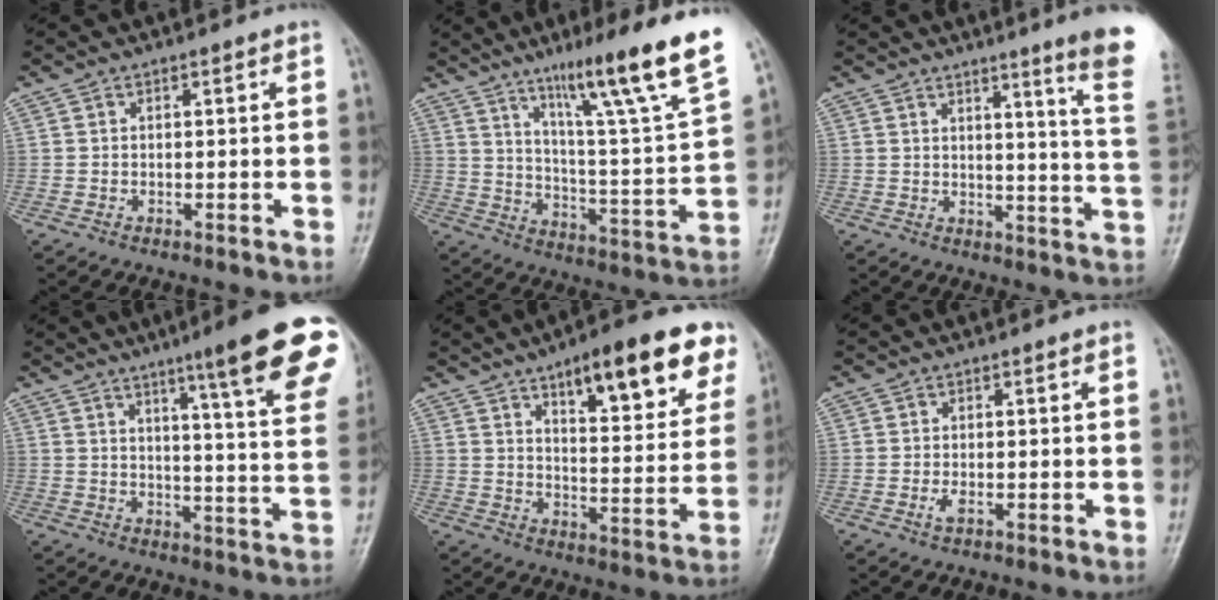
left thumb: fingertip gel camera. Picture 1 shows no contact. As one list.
[{"total": 22.0, "force": [13.6, 1.3, 17.3], "torque": [-0.235, -0.057, 0.211]}, {"total": 13.6, "force": [9.0, -1.0, 10.1], "torque": [-0.123, -0.075, 0.098]}, {"total": 20.6, "force": [12.3, 1.9, 16.4], "torque": [-0.193, -0.052, 0.153]}, {"total": 18.7, "force": [10.9, 5.7, 14.1], "torque": [-0.153, -0.042, 0.156]}, {"total": 1.6, "force": [-0.5, 0.6, 1.4], "torque": [-0.030, 0.004, -0.007]}]